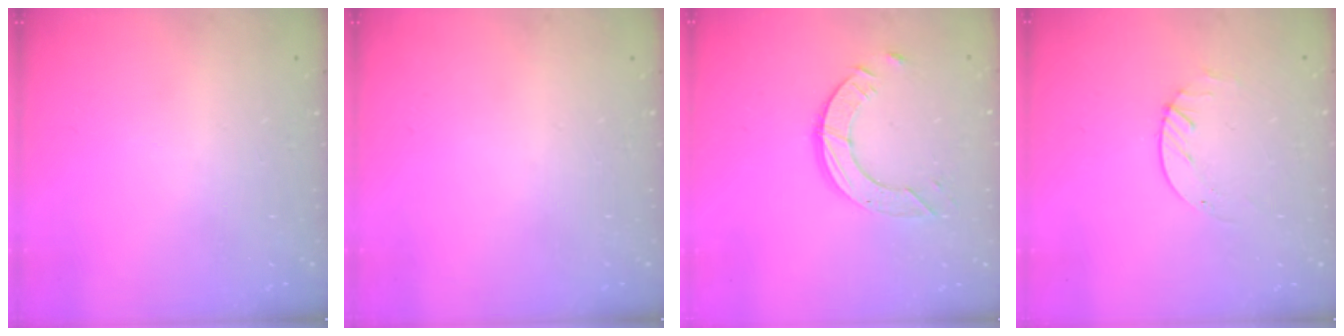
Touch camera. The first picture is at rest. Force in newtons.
{"total": 0.0}
{"total": 6.9, "press": 6.9, "slide": 0.6}
{"total": 1.7, "press": 1.7, "slide": 0.2}